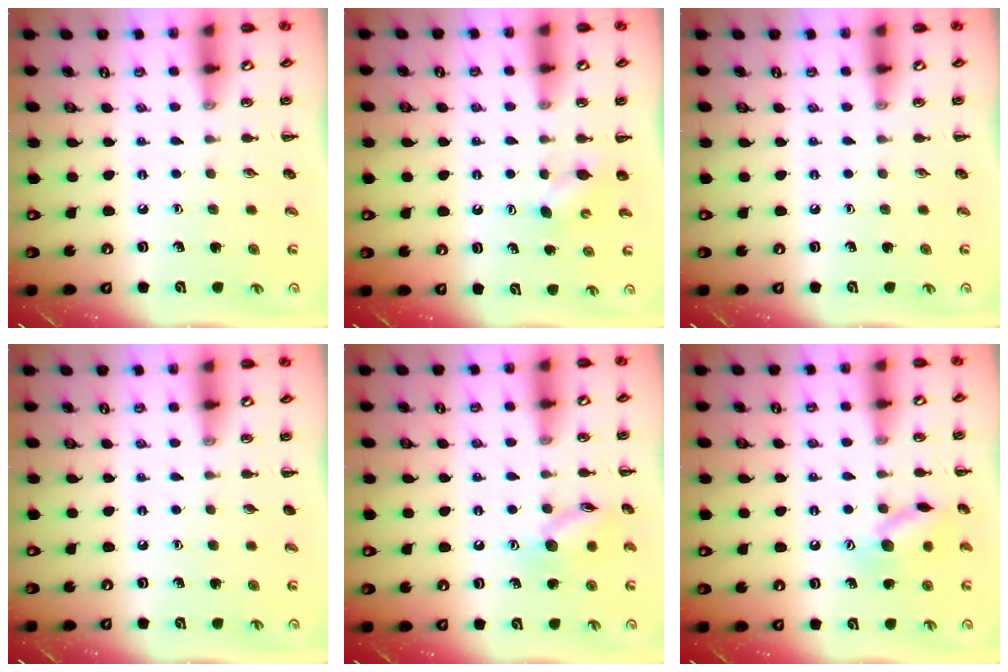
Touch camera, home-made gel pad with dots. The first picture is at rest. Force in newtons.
{"total": 3.3, "press": 3.2, "slide": 0.7}
{"total": 0.0}
{"total": 0.0}
{"total": 9.8, "press": 9.8, "slide": 0.5}
{"total": 11.1, "press": 11.1, "slide": 0.5}